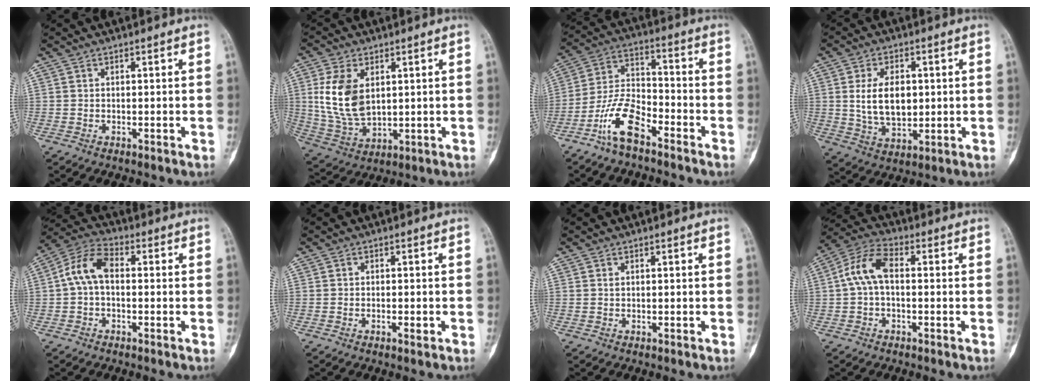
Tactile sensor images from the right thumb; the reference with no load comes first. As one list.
[{"total": 12.4, "force": [2.6, 7.7, 9.5], "torque": [-0.177, -0.012, 0.062]}, {"total": 10.6, "force": [-6.7, 4.3, 7.0], "torque": [-0.145, 0.052, -0.136]}, {"total": 10.2, "force": [1.2, 6.4, 7.9], "torque": [-0.124, -0.009, 0.031]}, {"total": 8.1, "force": [0.1, 4.9, 6.4], "torque": [-0.122, 0.027, -0.010]}, {"total": 1.4, "force": [-0.6, 0.5, 1.2], "torque": [-0.024, 0.004, -0.009]}, {"total": 0.0}, {"total": 8.0, "force": [0.2, 4.5, 6.7], "torque": [-0.136, 0.028, -0.006]}]